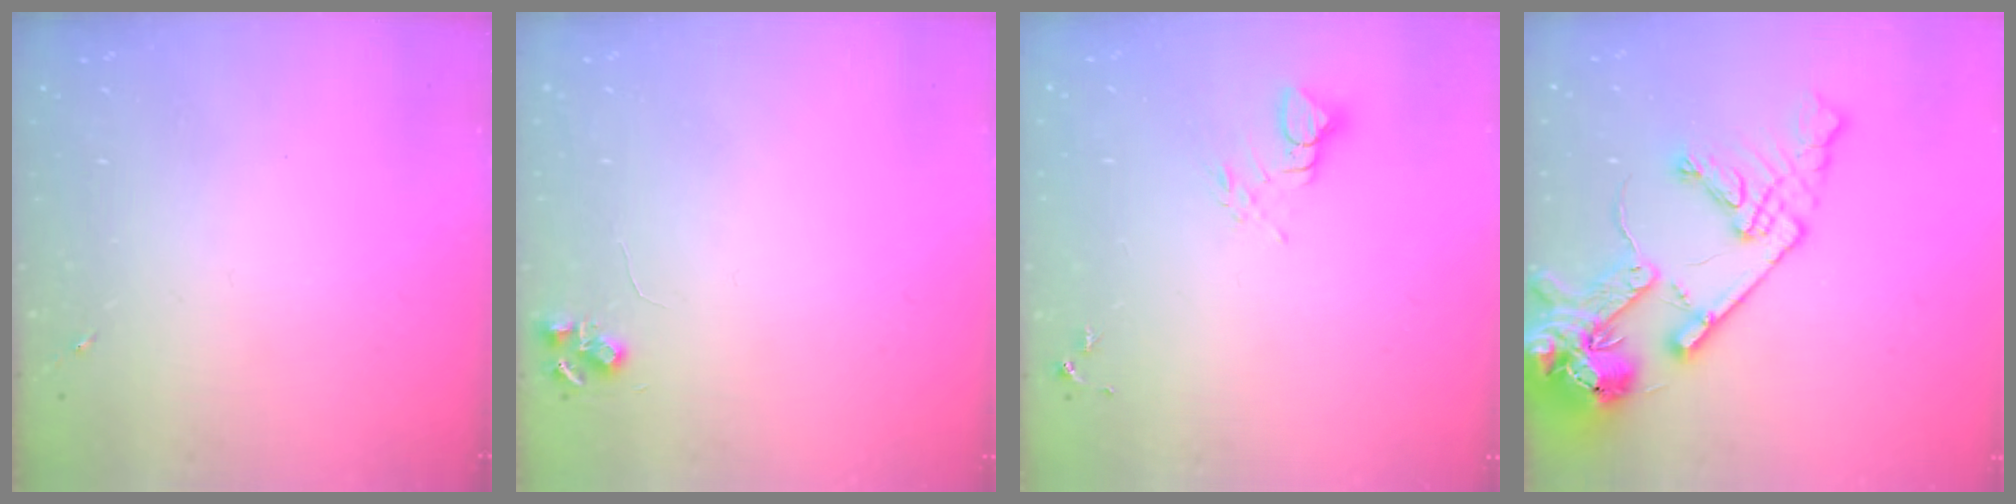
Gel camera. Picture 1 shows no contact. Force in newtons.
{"total": 5.8, "press": 5.8, "slide": 0.8}
{"total": 5.0, "press": 4.9, "slide": 0.5}
{"total": 19.0, "press": 18.8, "slide": 2.9}